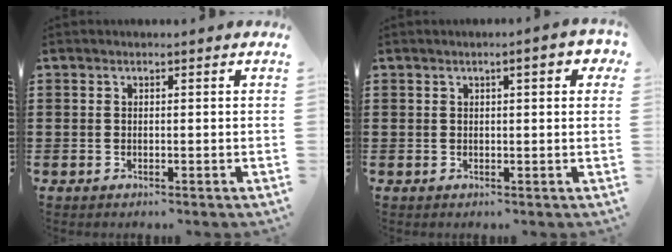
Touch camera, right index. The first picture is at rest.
{"total": 3.1, "force": [1.1, 0.5, 2.8], "torque": [-0.041, -0.002, 0.013]}